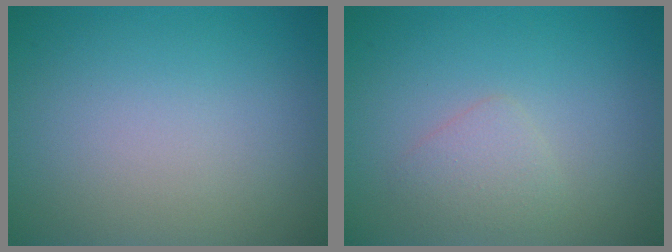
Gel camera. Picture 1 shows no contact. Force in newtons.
{"total": 1.6, "press": 1.6, "slide": 0.1}